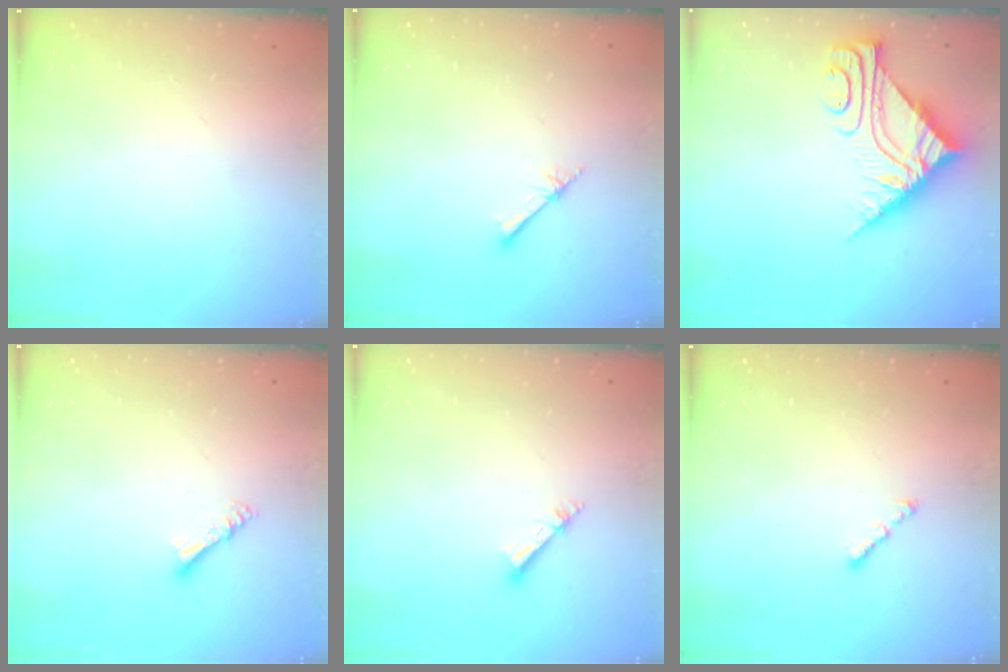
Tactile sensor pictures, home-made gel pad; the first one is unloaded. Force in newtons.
{"total": 2.4, "press": 2.4, "slide": 0.3}
{"total": 11.3, "press": 11.2, "slide": 1.2}
{"total": 5.2, "press": 5.1, "slide": 0.5}
{"total": 2.6, "press": 2.5, "slide": 0.2}
{"total": 1.0, "press": 0.9, "slide": 0.5}